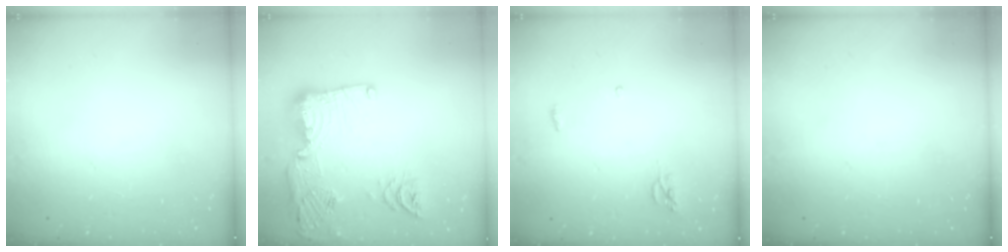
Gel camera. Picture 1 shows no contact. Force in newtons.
{"total": 19.0, "press": 19.0, "slide": 1.5}
{"total": 3.9, "press": 3.8, "slide": 0.3}
{"total": 0.0}